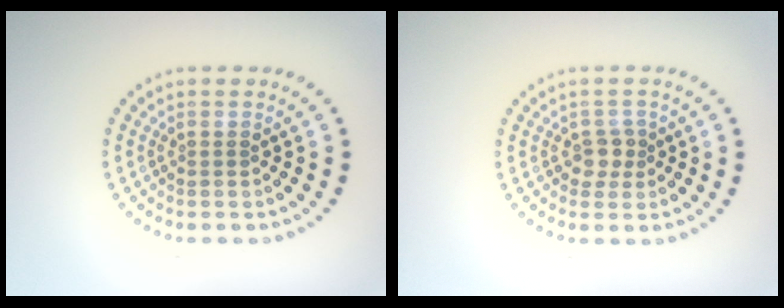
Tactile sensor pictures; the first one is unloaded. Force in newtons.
{"total": 1.8, "press": 1.5, "slide": 0.9}